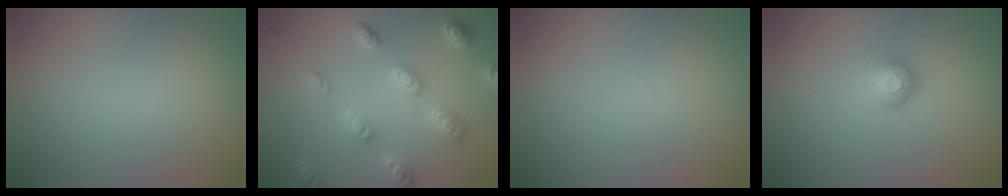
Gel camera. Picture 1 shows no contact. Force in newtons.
{"total": 3.8, "press": 3.6, "slide": 1.1}
{"total": 0.0}
{"total": 1.8, "press": 1.2, "slide": 1.3}